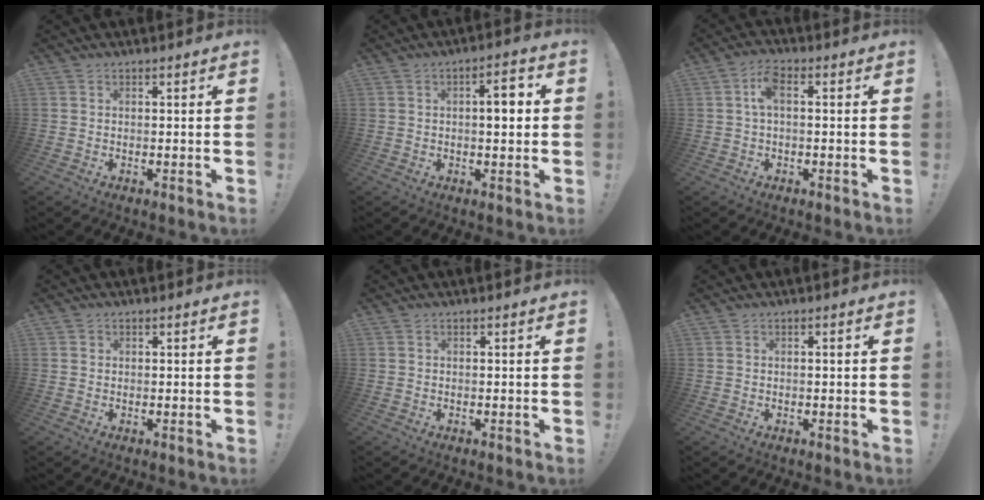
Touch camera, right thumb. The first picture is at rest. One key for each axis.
{"total": 5.8, "fx": 0.4, "fy": 2.0, "fz": 5.5, "tx": -0.070, "ty": 0.003, "tz": -0.003}
{"total": 5.1, "fx": 0.4, "fy": 2.1, "fz": 4.6, "tx": -0.094, "ty": 0.009, "tz": 0.006}
{"total": 0.8, "fx": 0.3, "fy": 0.8, "fz": 0.2, "tx": 0.006, "ty": 0.000, "tz": 0.003}
{"total": 0.0}
{"total": 0.9, "fx": -0.2, "fy": -0.1, "fz": 0.8, "tx": -0.007, "ty": -0.003, "tz": -0.006}